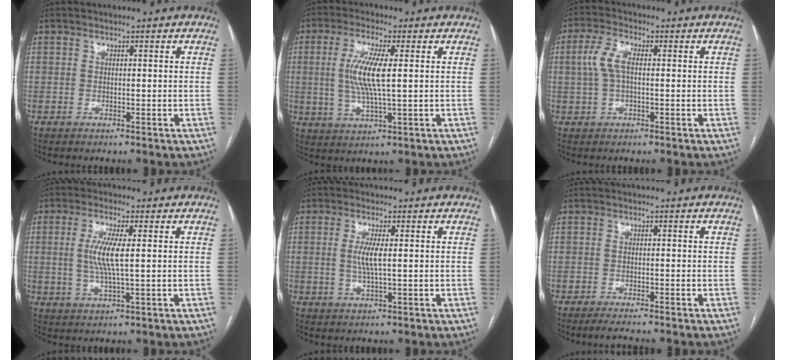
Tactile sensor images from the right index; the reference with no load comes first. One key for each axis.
{"total": 8.1, "fx": 1.0, "fy": 1.0, "fz": 8.0, "tx": -0.171, "ty": -0.002, "tz": 0.020}
{"total": 4.8, "fx": 0.5, "fy": 1.9, "fz": 4.4, "tx": -0.110, "ty": 0.017, "tz": 0.011}
{"total": 6.0, "fx": 0.7, "fy": 0.5, "fz": 6.0, "tx": -0.128, "ty": -0.003, "tz": 0.014}
{"total": 3.7, "fx": 0.3, "fy": 0.2, "fz": 3.7, "tx": -0.078, "ty": -0.005, "tz": 0.008}
{"total": 4.5, "fx": -3.8, "fy": 0.2, "fz": 2.3, "tx": -0.031, "ty": -0.008, "tz": -0.053}